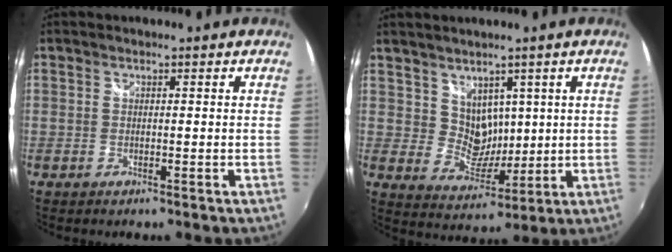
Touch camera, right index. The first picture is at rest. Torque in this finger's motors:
{"motor_torque": [-1.00, 1.14, 0.02, 0.00]}